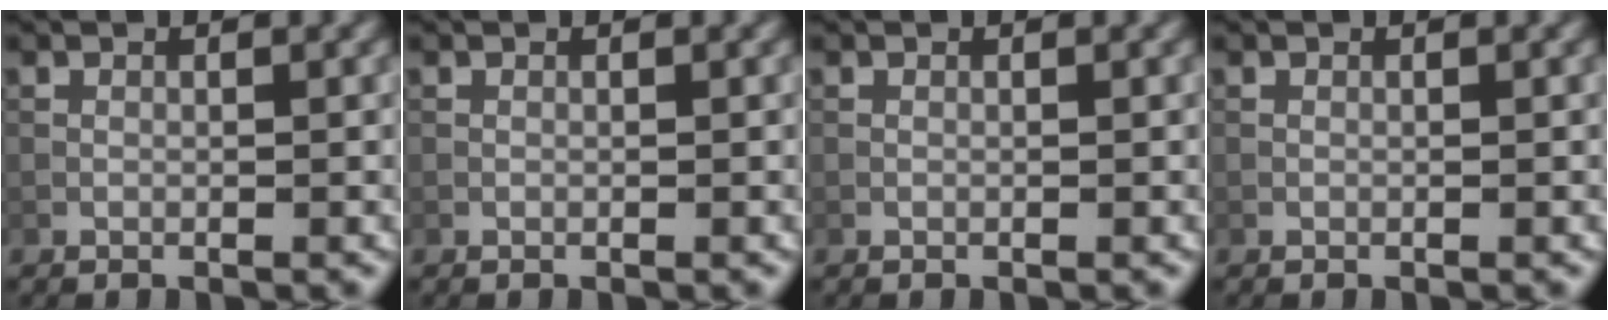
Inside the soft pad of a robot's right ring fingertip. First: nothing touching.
{"total": 0.0}
{"total": 0.0}
{"total": 0.0}